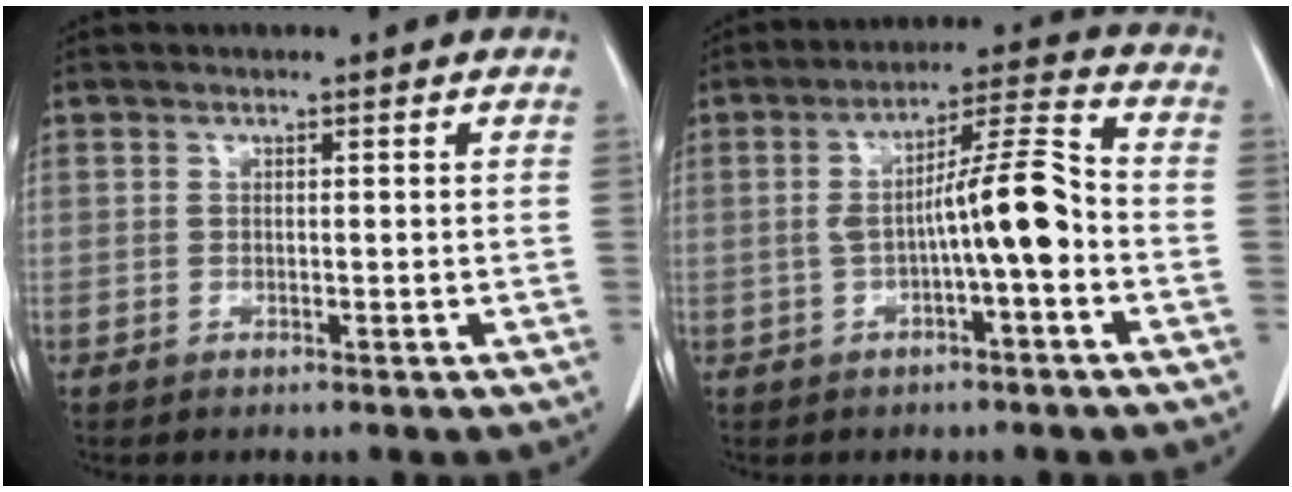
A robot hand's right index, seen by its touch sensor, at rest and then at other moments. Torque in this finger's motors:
{"motor_torque": [0.96, -0.48, 0.54, 0.12]}